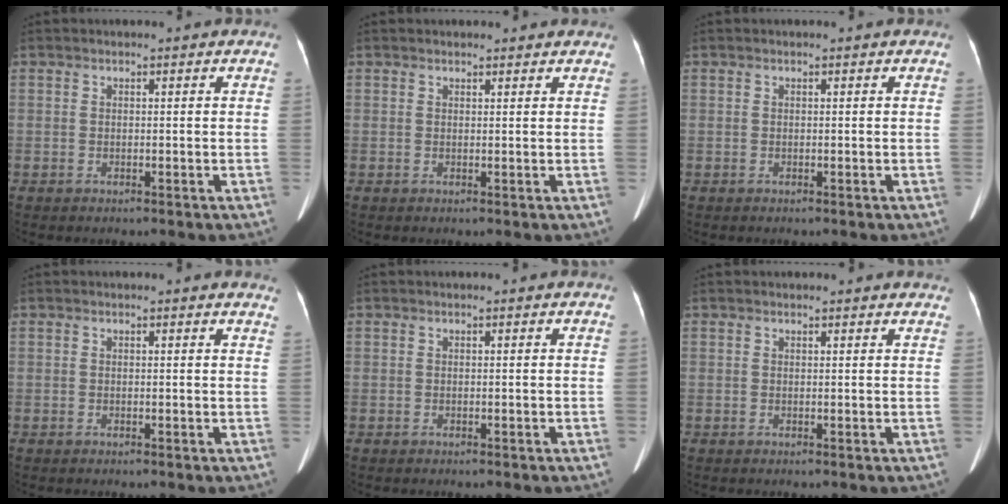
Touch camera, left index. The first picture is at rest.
{"total": 3.2, "force": [3.0, 0.8, 0.9], "torque": [-0.008, 0.004, 0.031]}
{"total": 0.0}
{"total": 3.4, "force": [3.2, 0.6, 0.8], "torque": [-0.003, -0.013, 0.015]}
{"total": 0.0}
{"total": 4.5, "force": [4.3, 0.7, 1.1], "torque": [-0.006, -0.002, 0.033]}